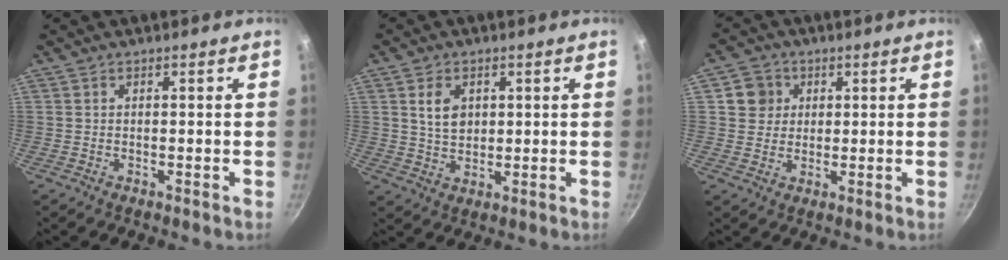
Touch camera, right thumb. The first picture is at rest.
{"total": 5.6, "force": [1.7, 4.0, 3.5], "torque": [-0.047, -0.011, 0.035]}
{"total": 5.4, "force": [1.5, 5.0, 1.3], "torque": [0.014, 0.005, 0.022]}